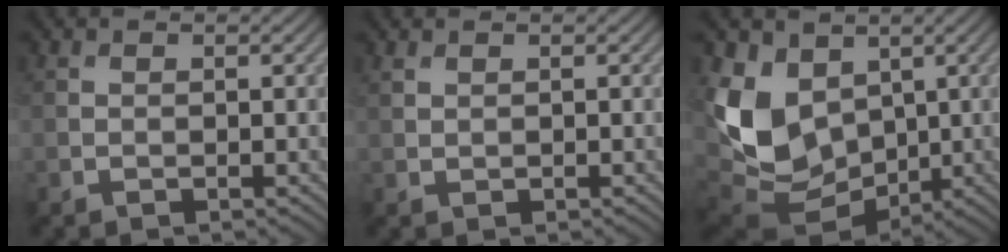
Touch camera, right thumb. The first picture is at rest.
{"total": 0.6, "force": [0.6, 0.1, 0.2], "torque": [-0.009, 0.002, 0.015]}
{"total": 12.2, "force": [2.0, 9.2, 7.7], "torque": [-0.213, -0.012, 0.036]}